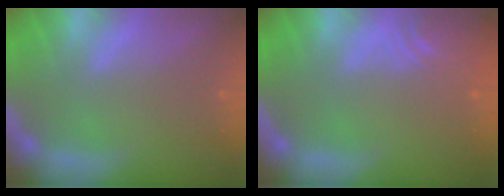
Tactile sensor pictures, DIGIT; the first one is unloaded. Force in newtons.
{"total": 4.0}